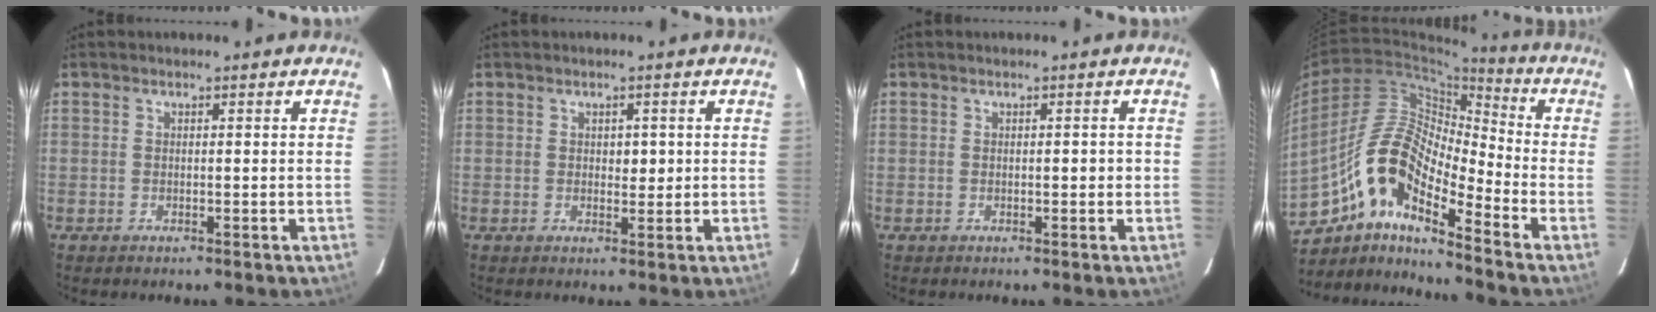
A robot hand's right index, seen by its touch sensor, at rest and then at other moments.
{"total": 2.0, "force": [0.3, 1.3, 1.5], "torque": [-0.017, 0.000, 0.006]}
{"total": 1.2, "force": [-0.1, 0.6, 1.0], "torque": [-0.012, 0.002, -0.001]}
{"total": 13.2, "force": [-8.5, 3.0, 9.7], "torque": [-0.187, 0.029, -0.152]}